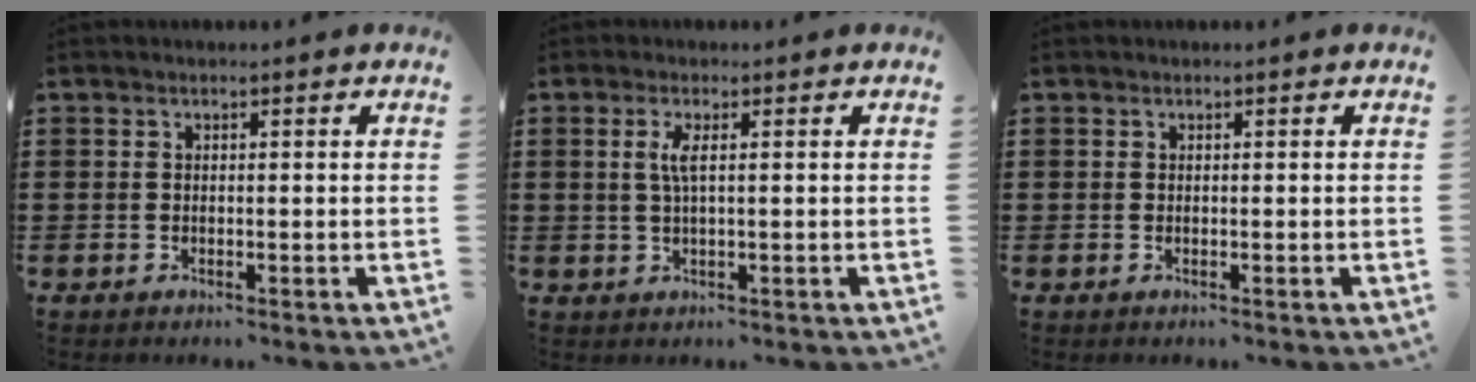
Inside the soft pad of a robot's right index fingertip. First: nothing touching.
{"total": 2.5, "force": [0.4, 0.3, 2.4], "torque": [-0.057, -0.005, 0.003]}
{"total": 0.0}